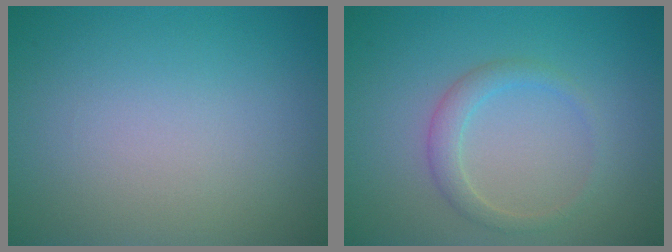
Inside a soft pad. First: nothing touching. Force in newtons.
{"total": 1.9, "press": 1.9, "slide": 0.1}